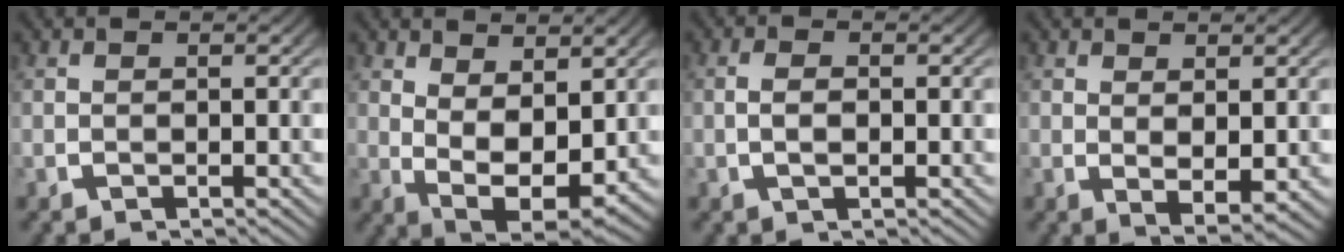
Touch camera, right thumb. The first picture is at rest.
{"total": 6.9, "force": [-0.5, 4.5, 5.3], "torque": [-0.106, -0.043, 0.010]}
{"total": 1.6, "force": [-0.2, 0.8, 1.3], "torque": [-0.028, -0.003, -0.003]}
{"total": 2.6, "force": [0.4, 1.5, 2.1], "torque": [-0.037, -0.014, 0.017]}